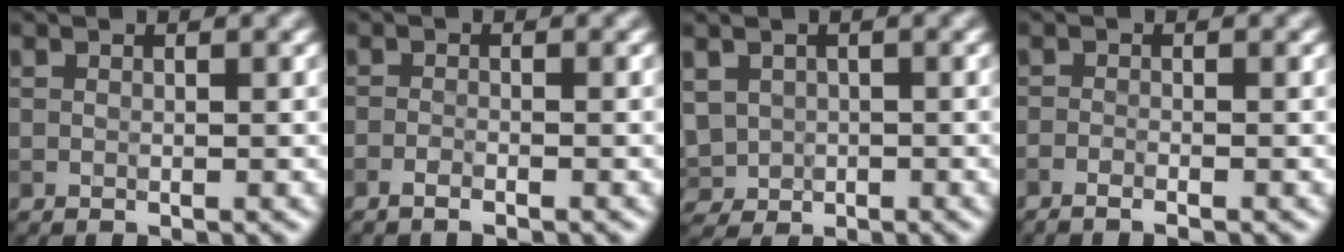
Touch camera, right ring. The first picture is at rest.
{"total": 1.1, "force": [-0.8, 0.2, 0.7], "torque": [-0.014, -0.001, -0.017]}
{"total": 3.7, "force": [-0.4, 3.2, 1.9], "torque": [-0.052, -0.007, -0.003]}
{"total": 1.4, "force": [-1.0, 0.2, 1.0], "torque": [-0.017, -0.001, -0.024]}